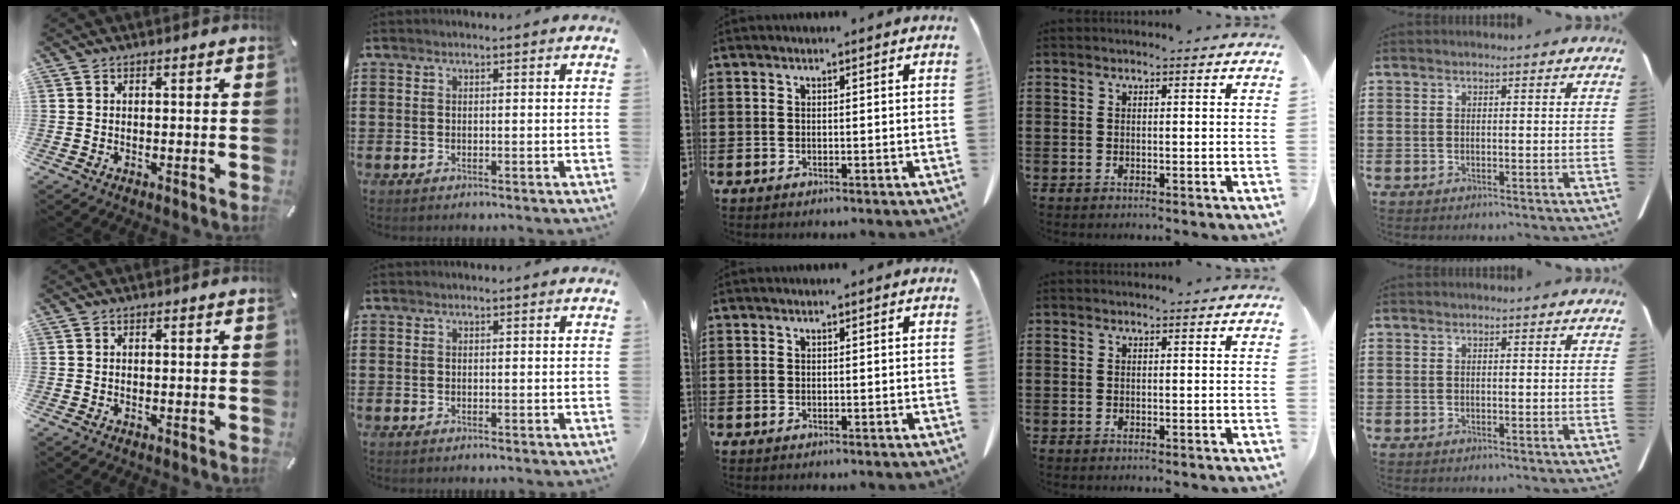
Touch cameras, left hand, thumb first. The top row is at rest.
{}